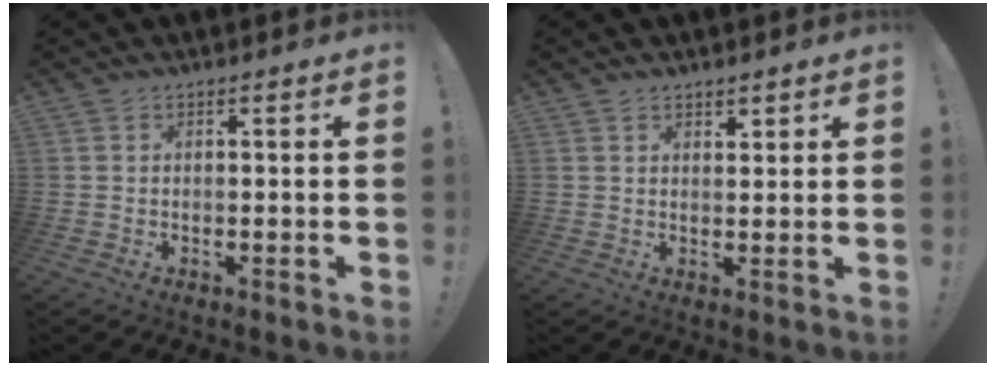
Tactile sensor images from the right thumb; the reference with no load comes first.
{"total": 1.6, "force": [1.4, 0.7, 0.2], "torque": [0.008, -0.011, 0.024]}